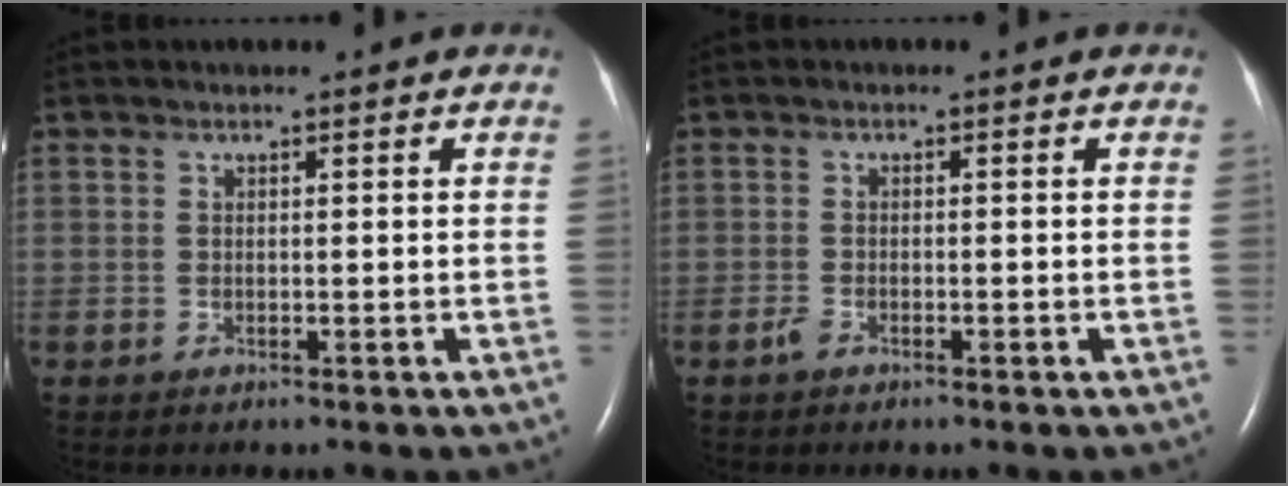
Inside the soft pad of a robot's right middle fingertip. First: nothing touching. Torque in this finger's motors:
{"motor_torque": [0.25, -0.08, -0.02, 0.01]}